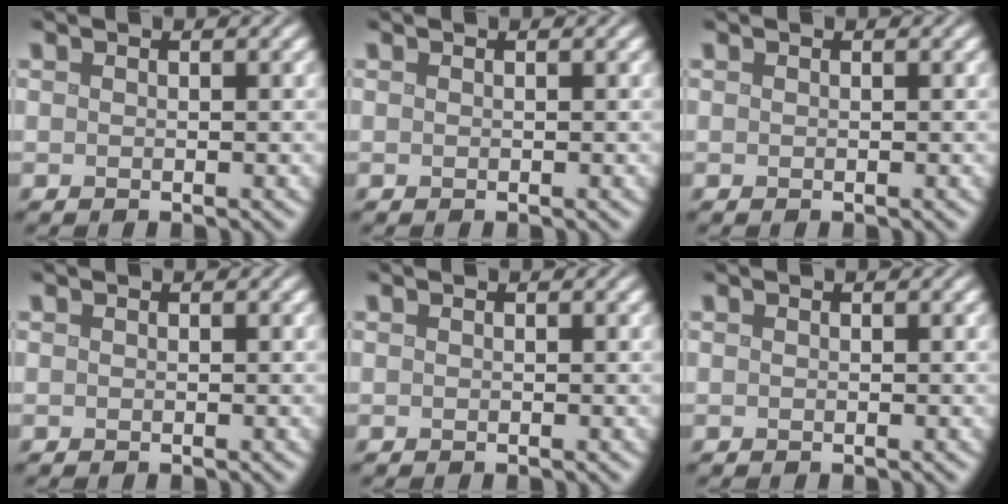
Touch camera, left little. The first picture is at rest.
{"total": 0.0}
{"total": 0.0}
{"total": 0.0}
{"total": 0.0}
{"total": 0.0}